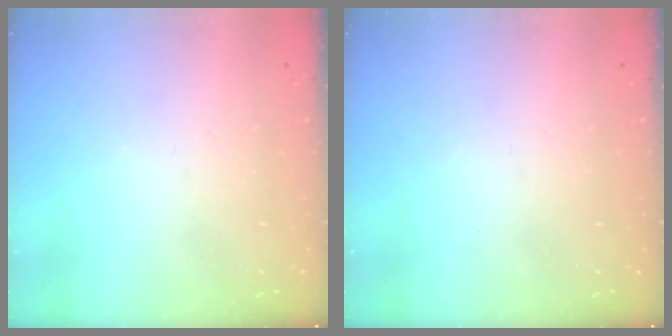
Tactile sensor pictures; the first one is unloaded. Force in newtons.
{"total": 0.0}